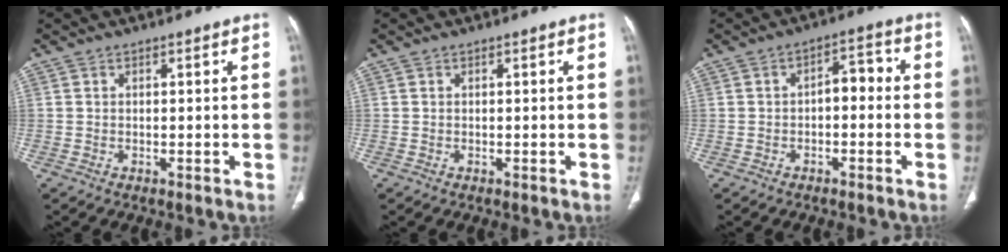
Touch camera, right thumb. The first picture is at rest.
{"total": 0.0}
{"total": 4.8, "force": [-0.7, 2.8, 3.8], "torque": [-0.040, 0.029, -0.018]}